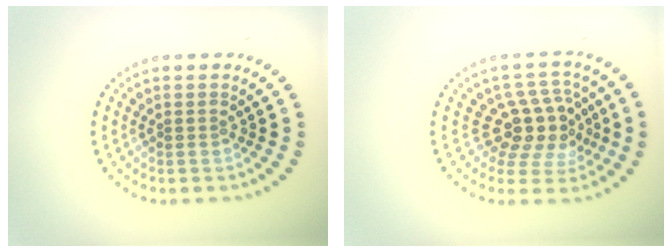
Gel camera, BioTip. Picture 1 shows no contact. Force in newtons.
{"total": 4.2, "press": 3.6, "slide": 2.2}